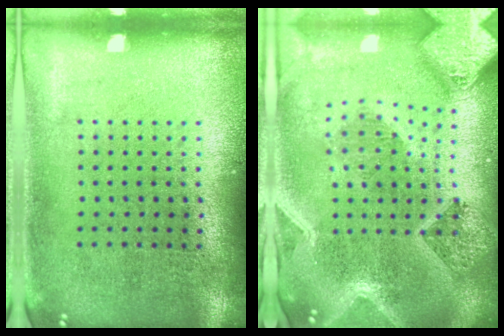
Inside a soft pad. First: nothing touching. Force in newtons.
{"total": 3.8, "press": 3.0, "slide": 2.3}